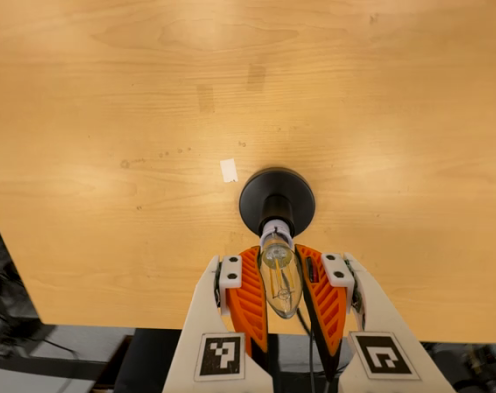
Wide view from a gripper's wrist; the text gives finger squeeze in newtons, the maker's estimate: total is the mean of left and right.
{"total": 21.2, "left": 20.2, "right": 22.2}